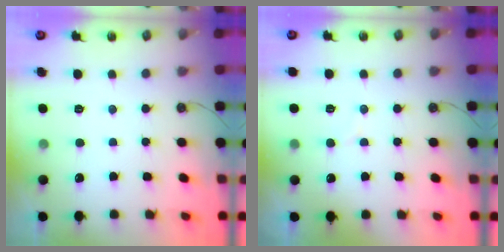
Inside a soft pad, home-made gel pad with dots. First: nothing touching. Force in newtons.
{"total": 4.7, "press": 4.6, "slide": 0.5}